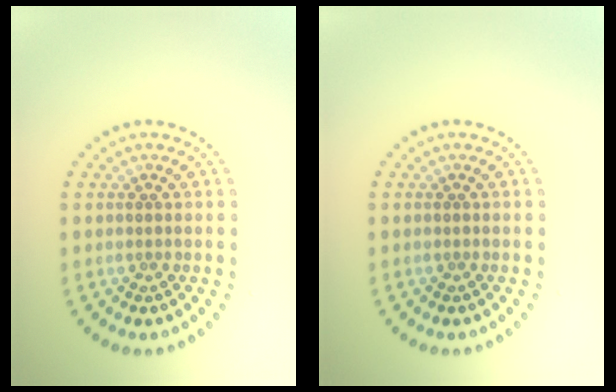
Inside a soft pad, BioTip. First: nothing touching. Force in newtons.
{"total": 0.0}